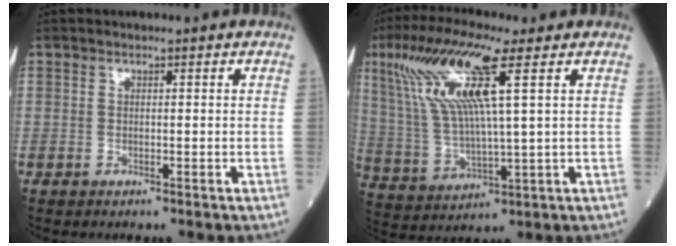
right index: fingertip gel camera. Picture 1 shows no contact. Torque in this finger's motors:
{"motor_torque": [1.35, 0.79, 0.75, 0.21]}